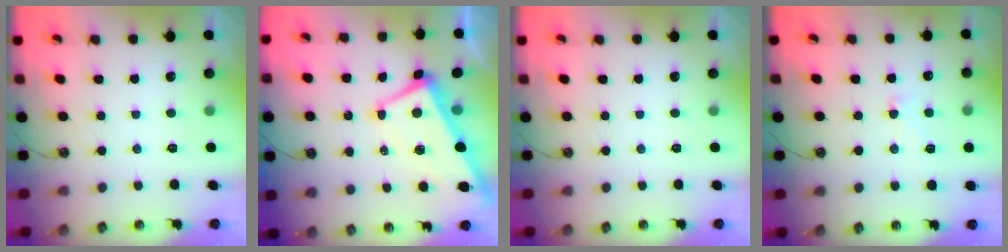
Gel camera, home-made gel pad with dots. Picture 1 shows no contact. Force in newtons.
{"total": 1.3, "press": 0.9, "slide": 0.9}
{"total": 0.0}
{"total": 3.6, "press": 3.6, "slide": 0.6}